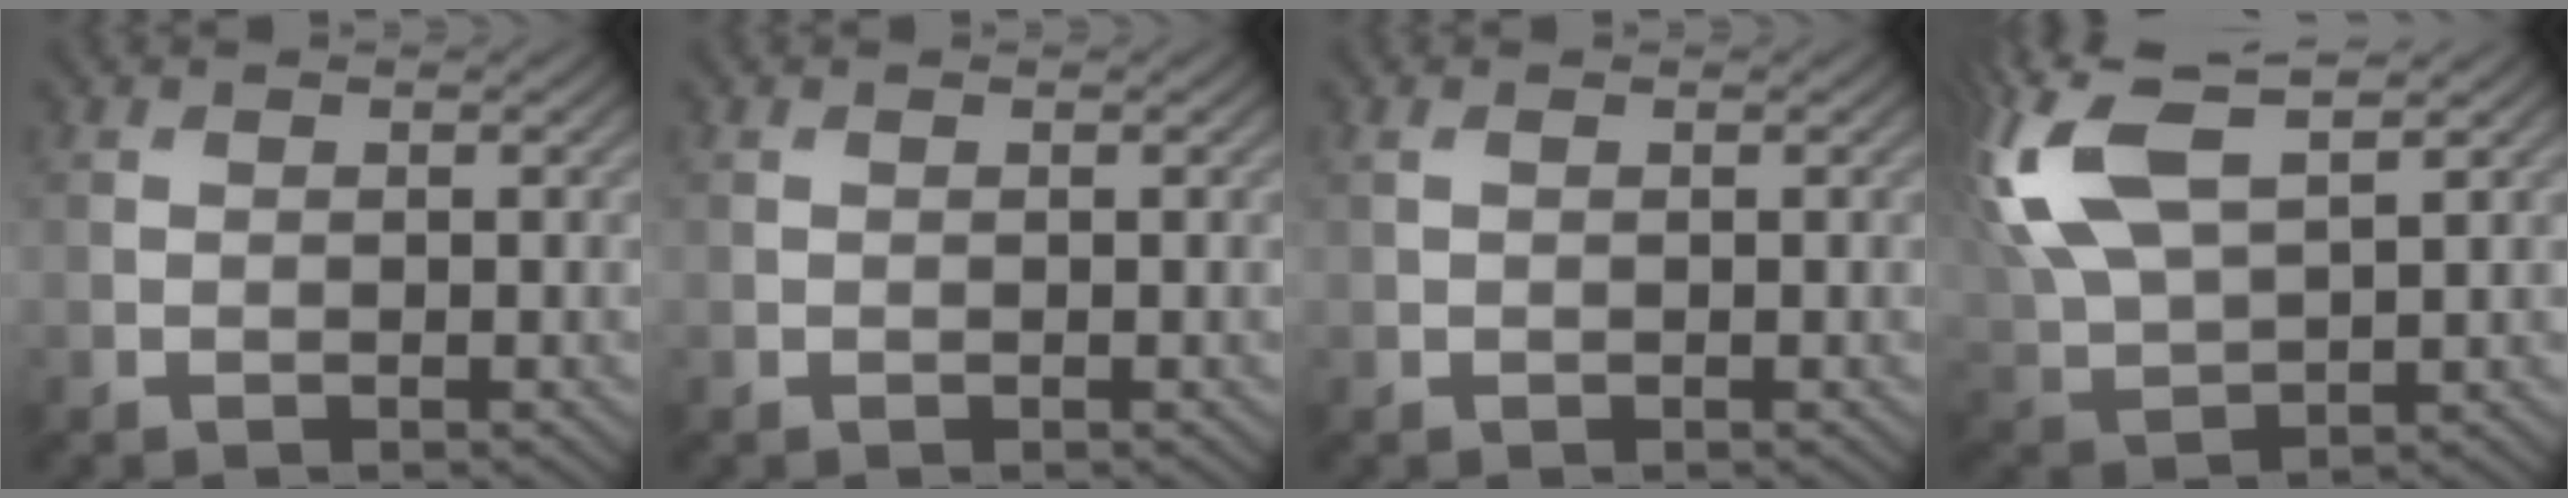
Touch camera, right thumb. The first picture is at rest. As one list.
[{"total": 0.0}, {"total": 0.7, "force": [0.4, 0.2, 0.6], "torque": [-0.017, 0.006, 0.008]}, {"total": 13.3, "force": [5.7, 6.1, 10.5], "torque": [-0.259, 0.014, 0.113]}]